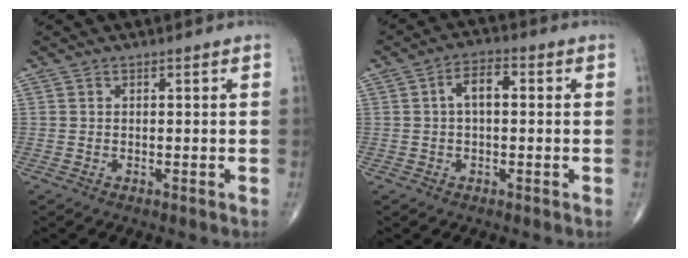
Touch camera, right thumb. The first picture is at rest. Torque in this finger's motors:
{"motor_torque": [0.32, 1.87, 0.19, -0.22, 0.18]}